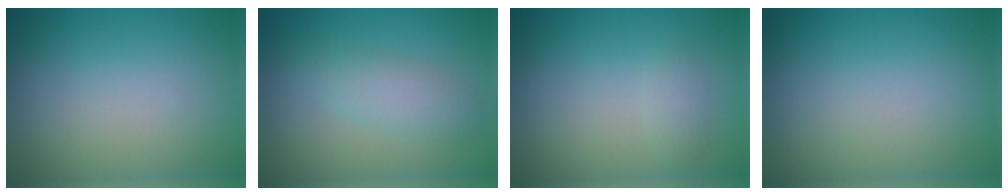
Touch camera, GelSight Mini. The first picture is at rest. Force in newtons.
{"total": 2.5, "press": 2.5, "slide": 0.2}
{"total": 1.0, "press": 1.0, "slide": 0.0}
{"total": 0.0}